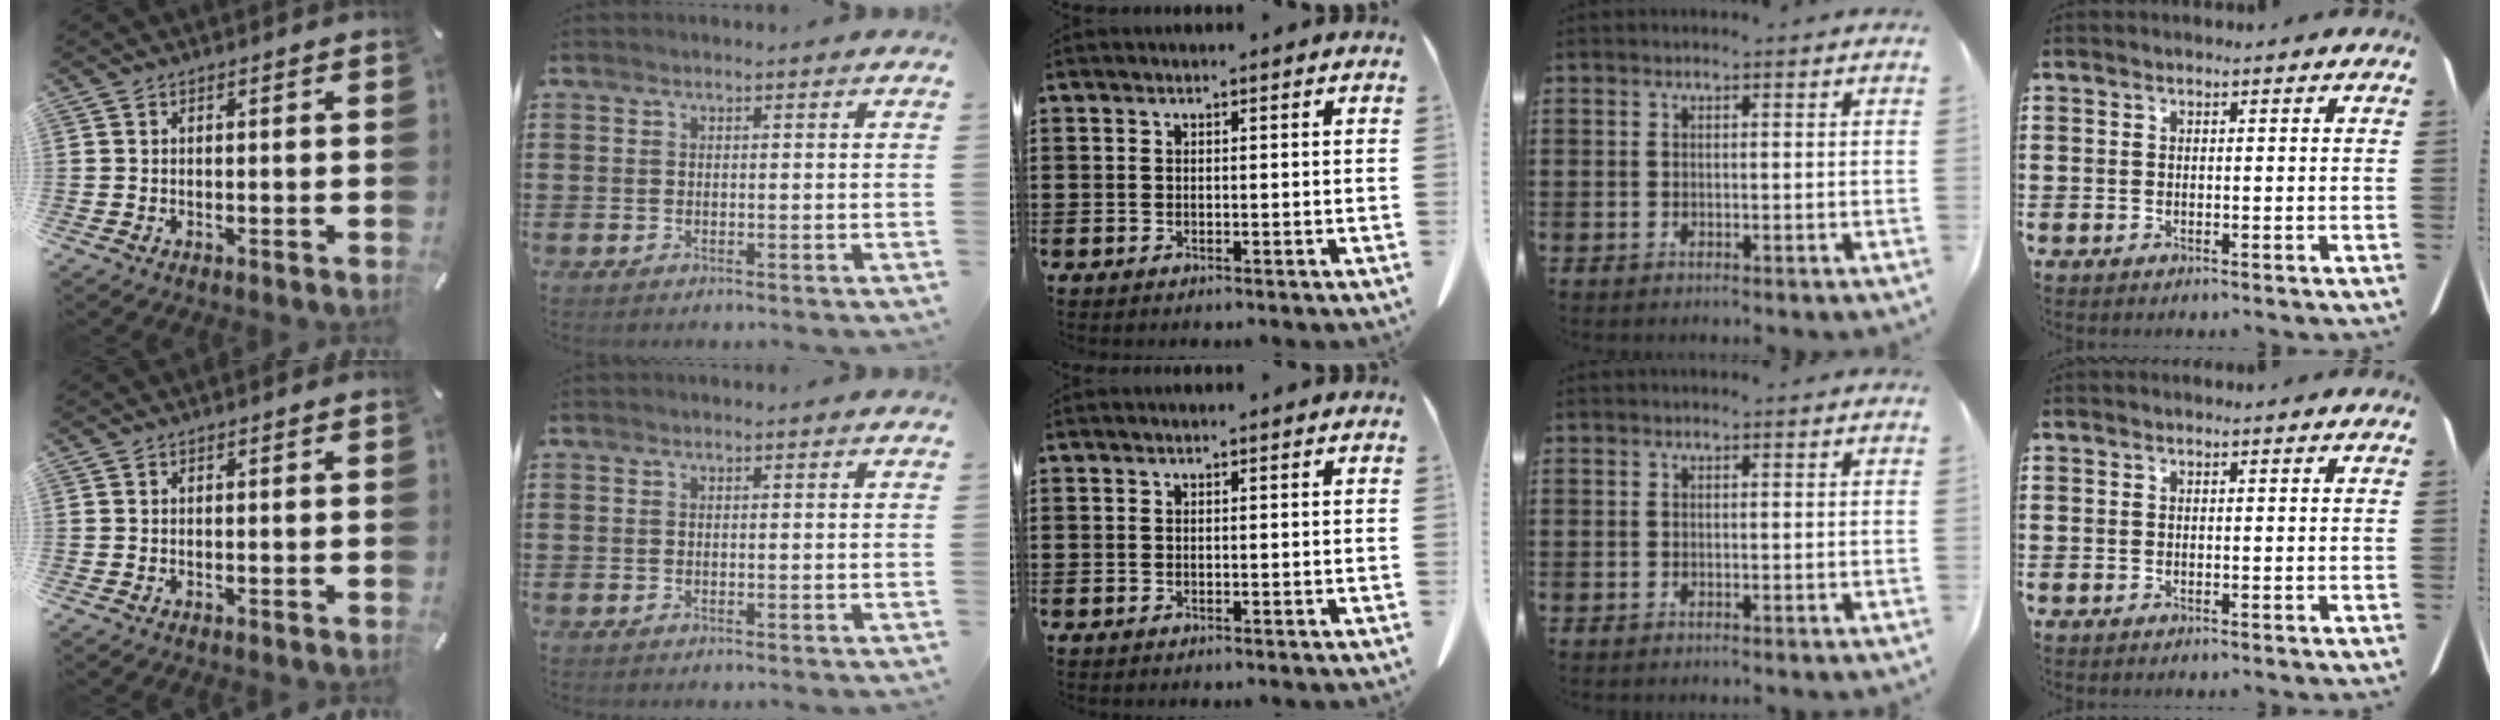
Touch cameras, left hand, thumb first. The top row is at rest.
{}